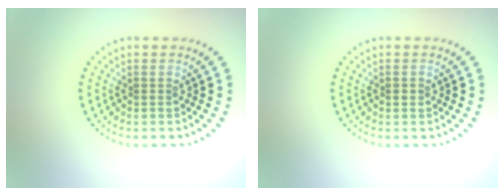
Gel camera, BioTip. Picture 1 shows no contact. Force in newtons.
{"total": 0.9, "press": 0.9, "slide": 0.2}